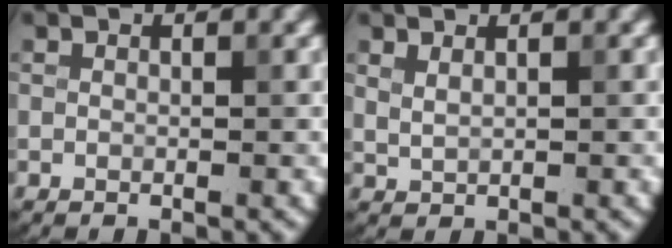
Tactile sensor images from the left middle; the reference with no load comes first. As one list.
[{"total": 0.9, "force": [0.8, 0.3, 0.4], "torque": [-0.010, -0.002, 0.019]}]